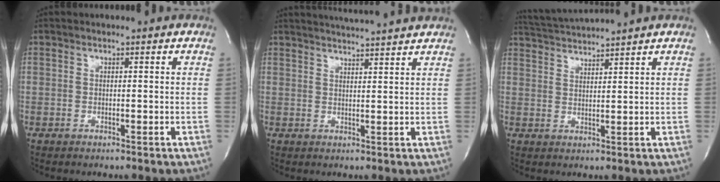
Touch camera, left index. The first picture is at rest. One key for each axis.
{"total": 9.0, "fx": 8.5, "fy": -0.7, "fz": 2.9, "tx": -0.054, "ty": 0.015, "tz": 0.113}
{"total": 6.5, "fx": 6.2, "fy": -1.5, "fz": 1.1, "tx": -0.029, "ty": 0.012, "tz": 0.111}